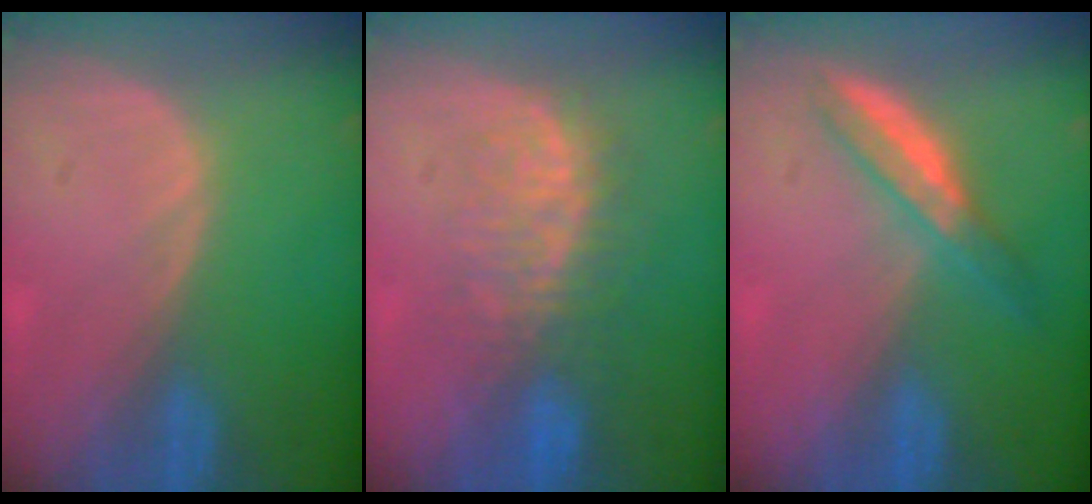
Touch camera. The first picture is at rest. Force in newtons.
{"total": 7.9, "press": 7.5, "slide": 2.3}
{"total": 5.2, "press": 4.6, "slide": 2.4}